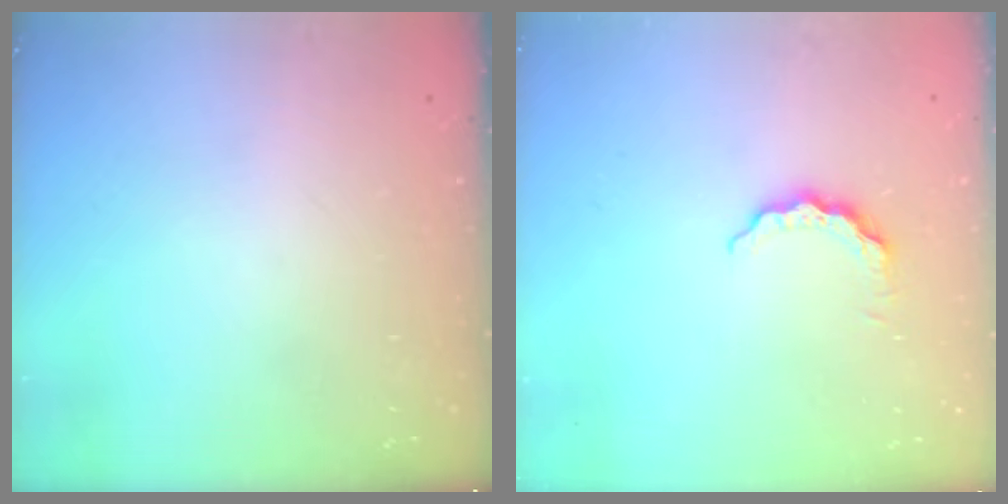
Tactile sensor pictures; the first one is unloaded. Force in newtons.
{"total": 6.4, "press": 6.4, "slide": 0.6}